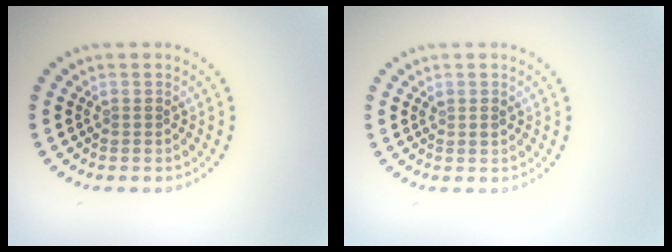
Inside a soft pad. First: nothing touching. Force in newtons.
{"total": 0.7, "press": 0.7, "slide": 0.2}